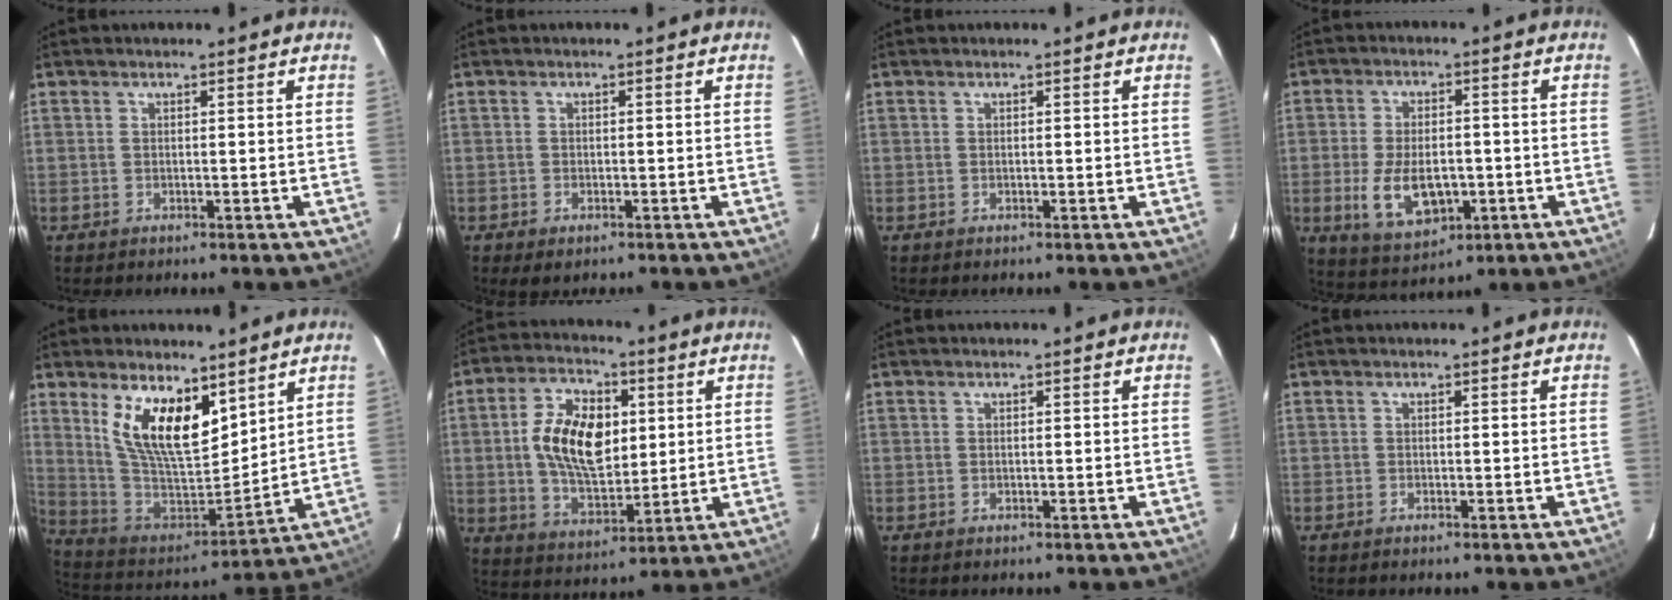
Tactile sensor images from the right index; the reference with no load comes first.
{"total": 2.2, "force": [-1.3, 1.3, 1.2], "torque": [-0.024, -0.008, -0.021]}
{"total": 0.0}
{"total": 11.0, "force": [-2.8, 6.2, 8.6], "torque": [-0.182, -0.014, -0.034]}
{"total": 16.4, "force": [8.9, 6.9, 11.9], "torque": [-0.229, -0.003, 0.180]}
{"total": 13.9, "force": [2.0, 8.0, 11.2], "torque": [-0.213, 0.014, 0.044]}
{"total": 0.0}
{"total": 0.0}